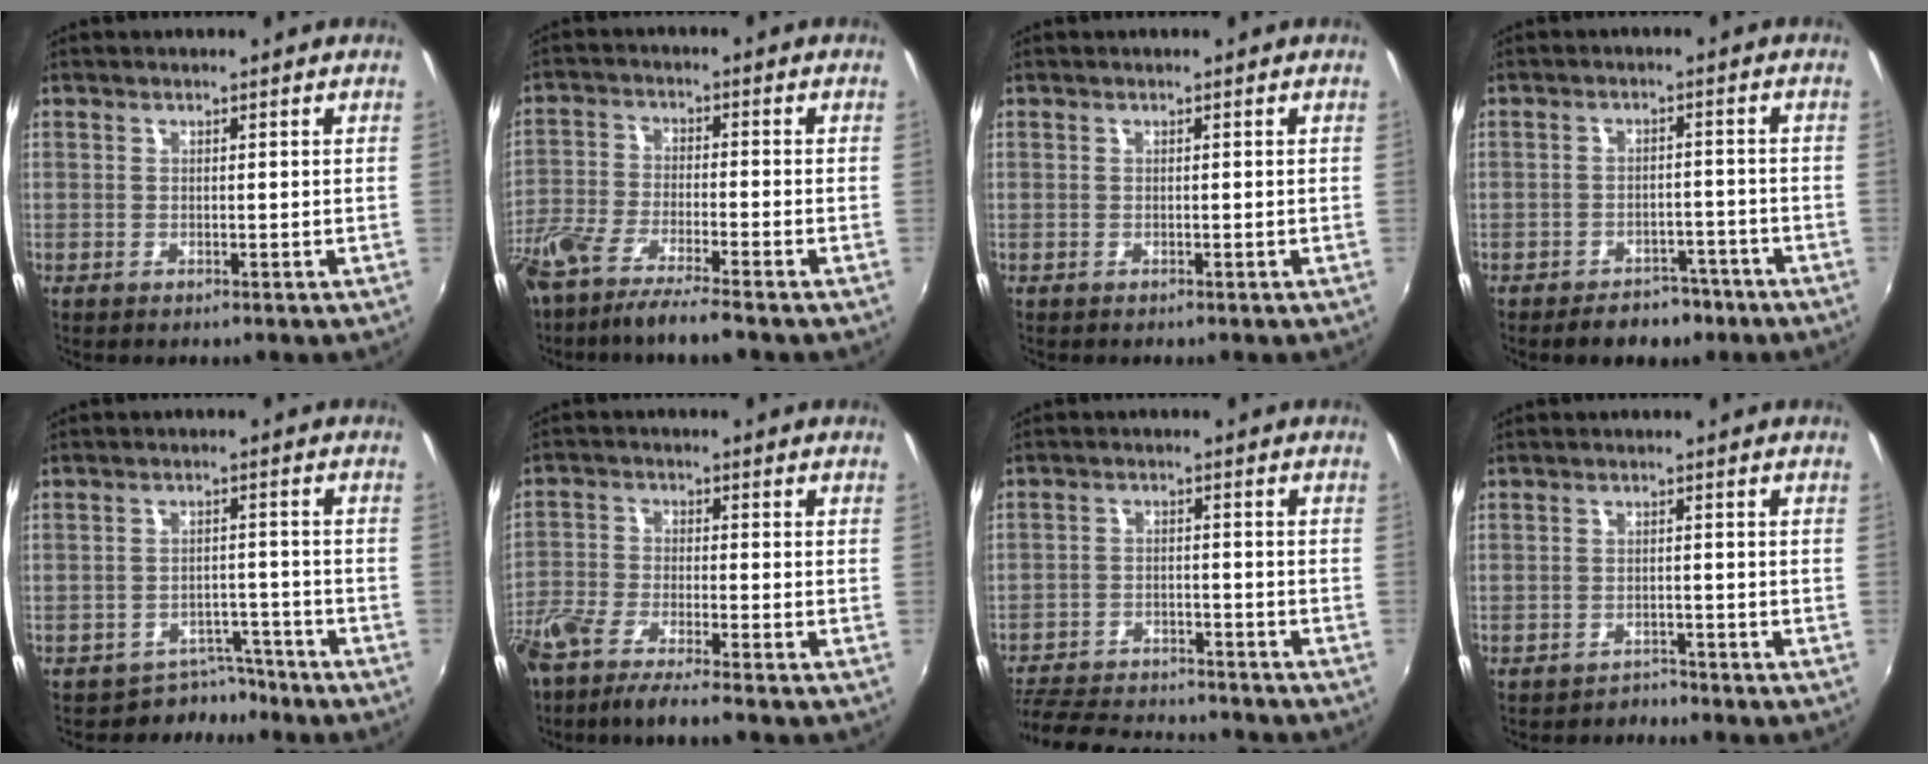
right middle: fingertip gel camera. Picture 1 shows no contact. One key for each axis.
{"total": 10.5, "fx": -8.2, "fy": 1.0, "fz": 6.4, "tx": -0.147, "ty": -0.032, "tz": -0.154}
{"total": 0.0}
{"total": 7.0, "fx": -5.1, "fy": 3.9, "fz": 2.8, "tx": -0.062, "ty": 0.009, "tz": -0.057}
{"total": 5.2, "fx": -4.6, "fy": 2.4, "fz": -0.4, "tx": 0.008, "ty": 0.021, "tz": -0.065}
{"total": 9.1, "fx": -7.4, "fy": 0.9, "fz": 5.2, "tx": -0.127, "ty": -0.027, "tz": -0.141}
{"total": 16.2, "fx": -14.0, "fy": 5.5, "fz": 6.0, "tx": -0.151, "ty": 0.002, "tz": -0.205}
{"total": 2.1, "fx": -2.0, "fy": 0.6, "fz": -0.3, "tx": 0.003, "ty": 0.002, "tz": -0.032}